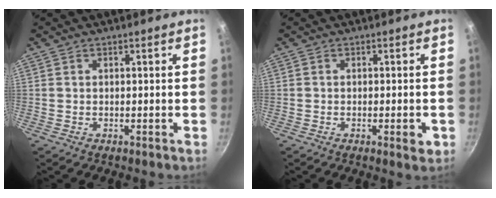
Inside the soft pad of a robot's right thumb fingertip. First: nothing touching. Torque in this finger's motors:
{"motor_torque": [0.18, 0.65, -0.13, 0.02, 0.05]}